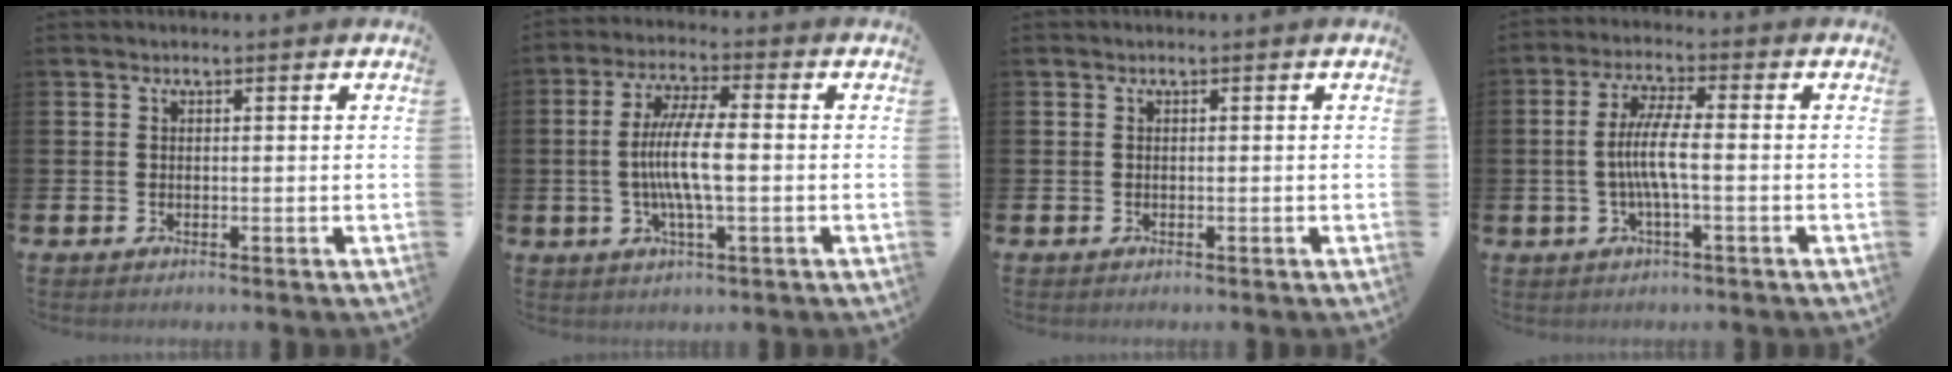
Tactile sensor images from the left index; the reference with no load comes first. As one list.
[{"total": 7.9, "force": [-0.5, 1.9, 7.6], "torque": [-0.153, -0.001, -0.017]}, {"total": 0.0}, {"total": 5.8, "force": [-0.6, 1.2, 5.7], "torque": [-0.108, 0.003, -0.016]}]